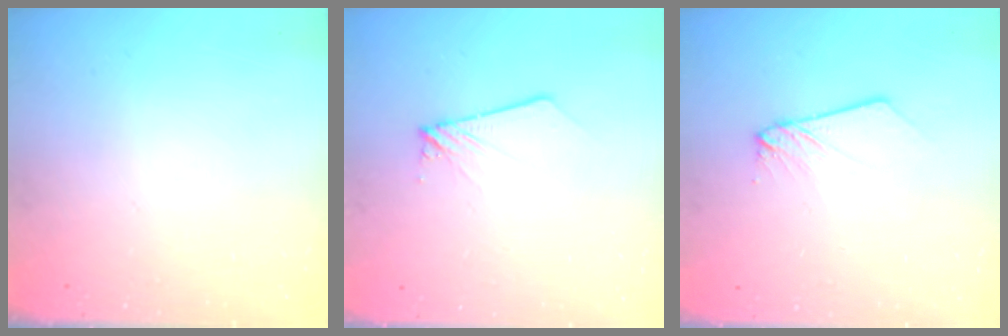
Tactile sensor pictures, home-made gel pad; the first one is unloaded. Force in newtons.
{"total": 1.8, "press": 1.8, "slide": 0.1}
{"total": 2.0, "press": 2.0, "slide": 0.2}